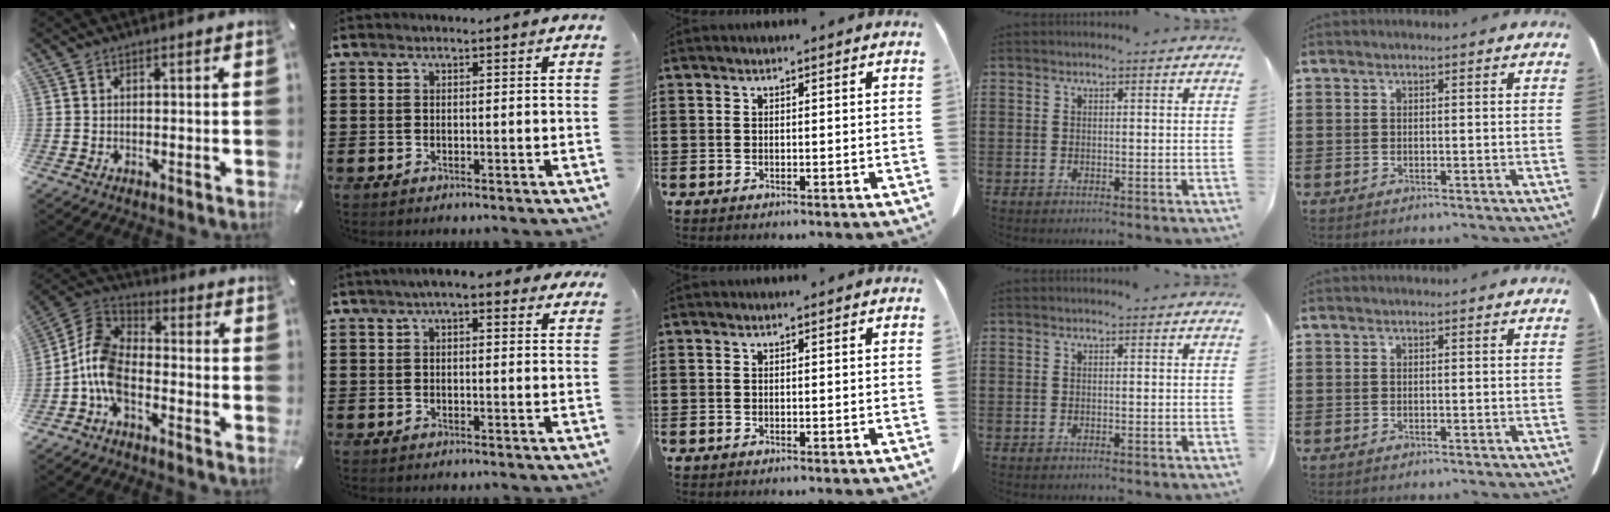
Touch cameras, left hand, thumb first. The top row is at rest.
{"thumb": {"total": 10.1, "force": [-5.0, 6.3, 6.1], "torque": [-0.151, 0.010, -0.101]}, "index": {"total": 4.5, "force": [3.0, 1.0, 3.2], "torque": [-0.070, 0.006, 0.052]}}